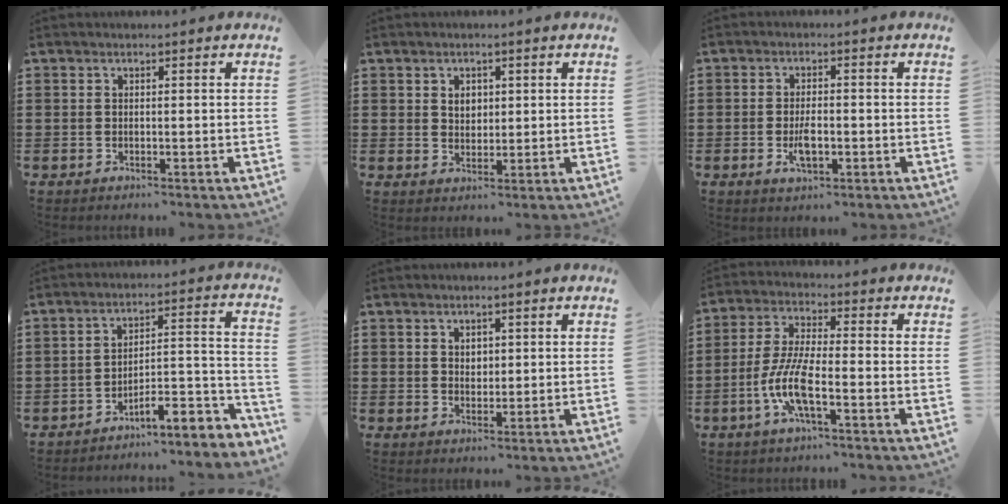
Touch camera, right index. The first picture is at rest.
{"total": 2.2, "force": [0.8, 1.7, 1.2], "torque": [-0.029, 0.007, 0.014]}
{"total": 3.9, "force": [-1.1, 1.6, 3.4], "torque": [-0.064, 0.003, -0.021]}
{"total": 6.6, "force": [-5.3, 1.6, 3.7], "torque": [-0.048, -0.010, -0.103]}
{"total": 1.8, "force": [0.8, 1.4, 0.8], "torque": [-0.019, 0.006, 0.015]}
{"total": 8.4, "force": [-3.2, 2.0, 7.4], "torque": [-0.178, -0.016, -0.069]}